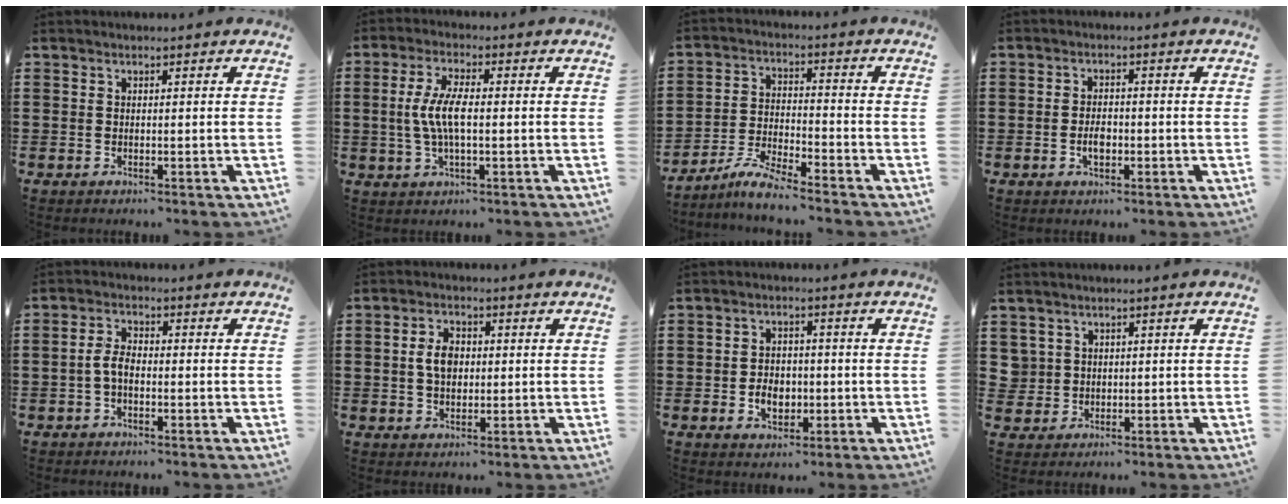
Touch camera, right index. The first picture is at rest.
{"total": 6.3, "force": [-0.4, 2.0, 6.0], "torque": [-0.136, -0.004, -0.017]}
{"total": 5.3, "force": [-5.0, 0.2, 1.9], "torque": [-0.053, -0.007, -0.101]}
{"total": 2.8, "force": [-0.8, 1.5, 2.3], "torque": [-0.043, 0.003, -0.014]}
{"total": 3.4, "force": [-1.0, 1.7, 2.8], "torque": [-0.074, -0.001, -0.026]}
{"total": 4.2, "force": [0.3, 2.7, 3.2], "torque": [-0.068, 0.012, 0.004]}
{"total": 4.0, "force": [-0.9, 3.0, 2.4], "torque": [-0.043, 0.002, -0.019]}
{"total": 2.4, "force": [0.6, 2.3, 0.2], "torque": [-0.015, 0.011, 0.010]}